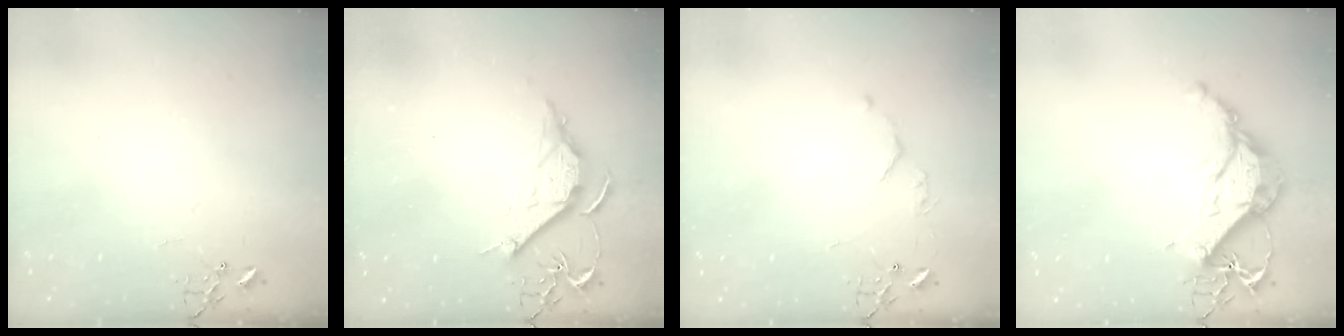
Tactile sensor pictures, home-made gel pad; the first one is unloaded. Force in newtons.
{"total": 10.7, "press": 10.7, "slide": 0.7}
{"total": 4.3, "press": 4.3, "slide": 0.7}
{"total": 13.8, "press": 13.8, "slide": 1.1}